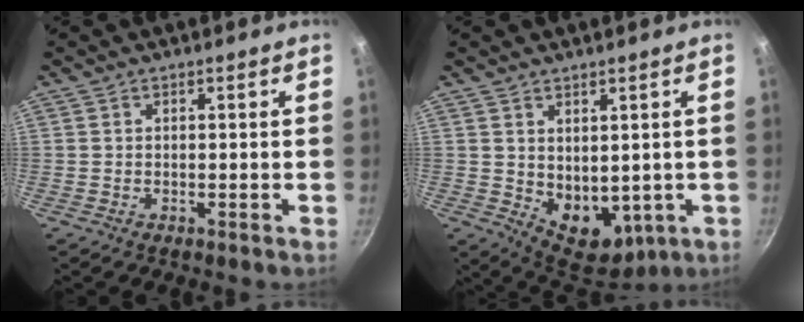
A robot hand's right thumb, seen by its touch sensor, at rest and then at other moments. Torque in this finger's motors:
{"motor_torque": [-0.46, 0.75, -0.12, -0.09, 0.22]}